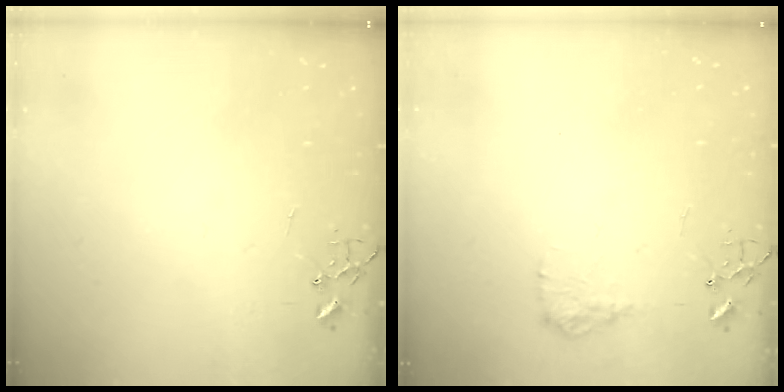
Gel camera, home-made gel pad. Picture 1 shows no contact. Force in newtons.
{"total": 9.6, "press": 9.6, "slide": 0.3}